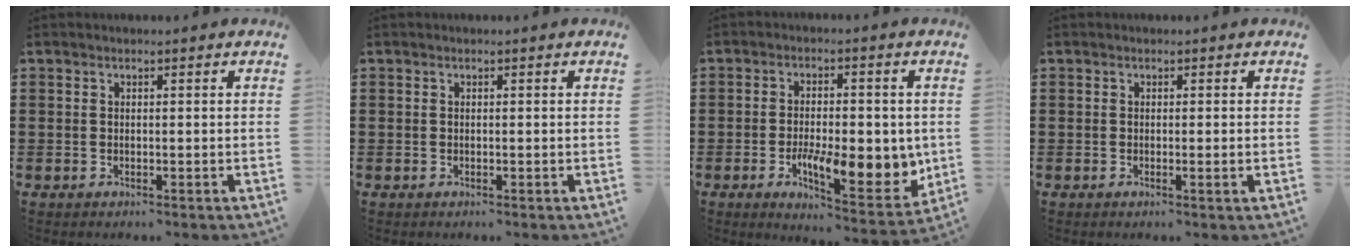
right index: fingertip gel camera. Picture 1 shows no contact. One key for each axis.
{"total": 0.0}
{"total": 10.6, "fx": -2.7, "fy": 4.4, "fz": 9.2, "tx": -0.117, "ty": -0.008, "tz": -0.038}
{"total": 0.6, "fx": 0.0, "fy": -0.2, "fz": 0.6, "tx": -0.010, "ty": -0.004, "tz": 0.000}